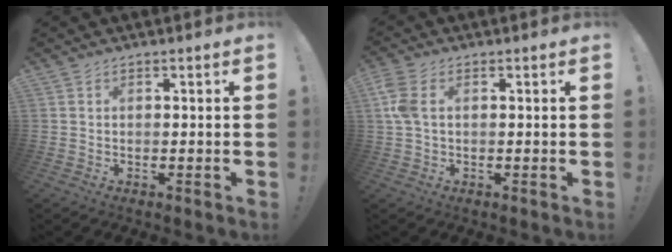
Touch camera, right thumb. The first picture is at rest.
{"total": 5.5, "force": [1.2, 3.0, 4.5], "torque": [-0.107, 0.003, 0.021]}